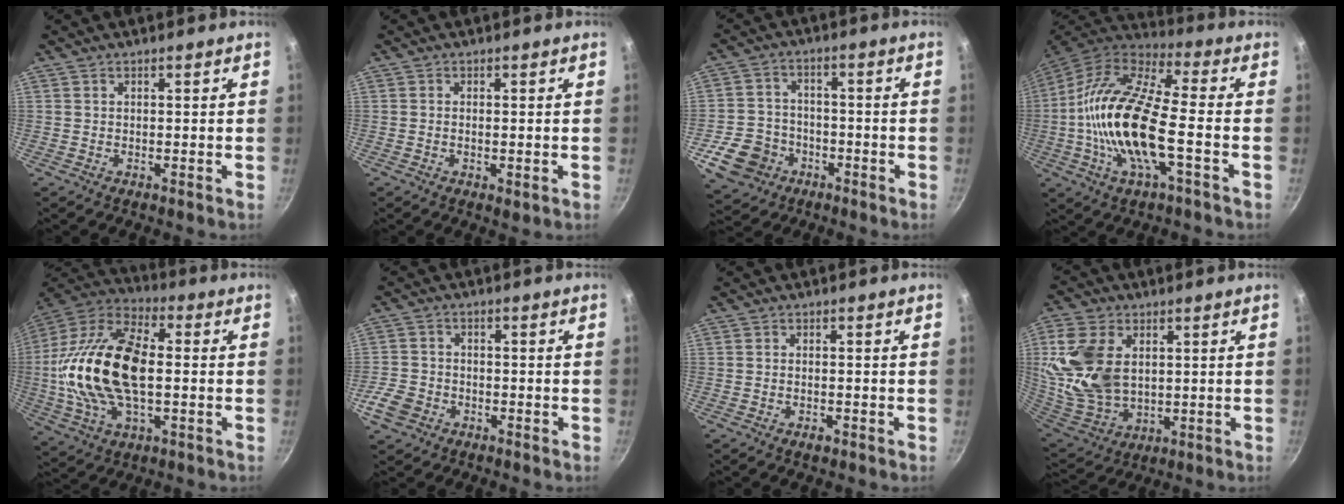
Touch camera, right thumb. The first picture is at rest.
{"total": 2.2, "force": [-0.5, 0.8, 2.0], "torque": [-0.034, -0.005, -0.008]}
{"total": 10.9, "force": [-4.7, 8.7, 4.5], "torque": [-0.069, 0.034, -0.081]}
{"total": 20.4, "force": [-3.4, 7.3, 18.7], "torque": [-0.367, 0.031, -0.083]}
{"total": 23.7, "force": [-0.2, 12.6, 20.1], "torque": [-0.393, 0.032, -0.013]}
{"total": 6.0, "force": [-2.9, 4.6, 2.6], "torque": [-0.046, 0.026, -0.059]}
{"total": 1.6, "force": [-0.9, 0.7, 1.1], "torque": [-0.023, 0.005, -0.016]}
{"total": 17.1, "force": [3.3, 11.6, 12.1], "torque": [-0.236, -0.017, 0.077]}